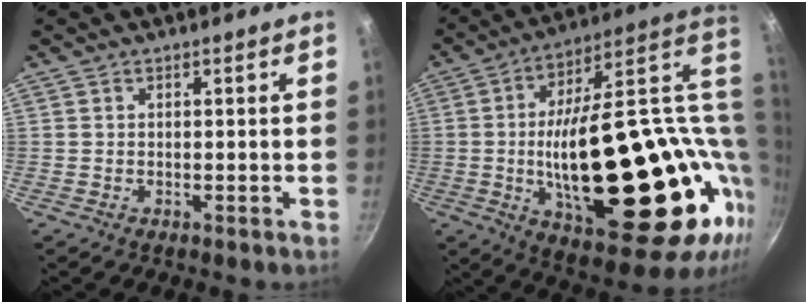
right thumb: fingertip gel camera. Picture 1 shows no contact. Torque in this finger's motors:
{"motor_torque": [2.06, 2.11, 2.78, 0.01, 0.89]}